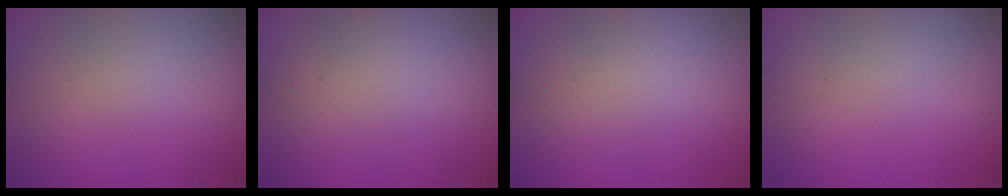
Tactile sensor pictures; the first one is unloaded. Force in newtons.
{"total": 3.6, "press": 3.6, "slide": 0.1}
{"total": 4.0, "press": 3.9, "slide": 0.2}
{"total": 0.0}